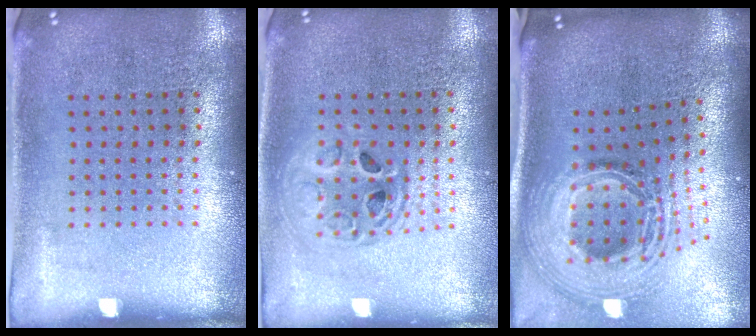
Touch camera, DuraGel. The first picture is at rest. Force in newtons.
{"total": 1.4, "press": 1.2, "slide": 0.7}
{"total": 3.1, "press": 2.0, "slide": 2.3}